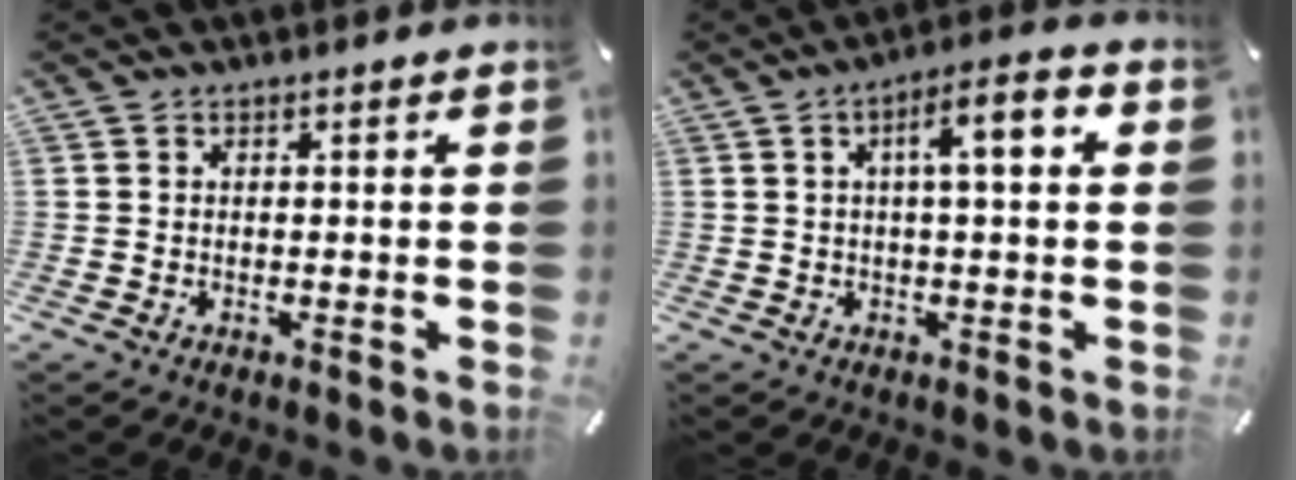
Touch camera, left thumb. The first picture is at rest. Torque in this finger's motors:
{"motor_torque": [1.41, 1.36, 0.91, -0.33, 0.09]}